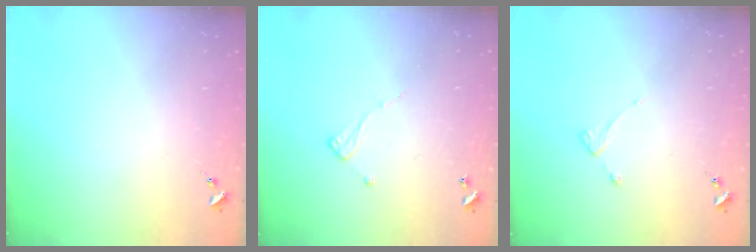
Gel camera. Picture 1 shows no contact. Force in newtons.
{"total": 5.0, "press": 5.0, "slide": 0.4}
{"total": 2.2, "press": 2.1, "slide": 0.4}